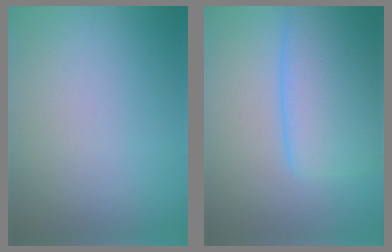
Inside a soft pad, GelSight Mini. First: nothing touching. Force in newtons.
{"total": 7.9, "press": 7.9, "slide": 0.5}